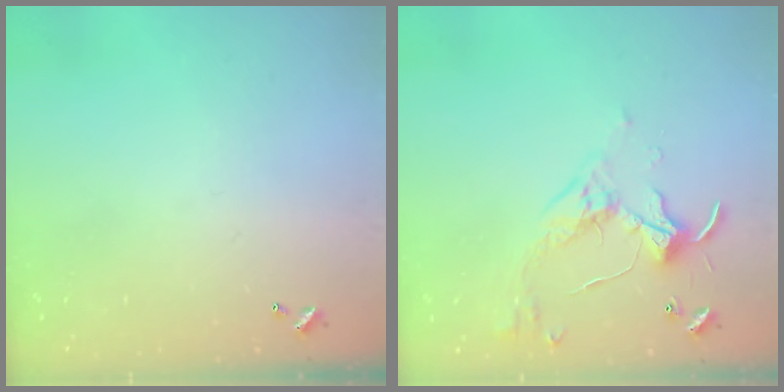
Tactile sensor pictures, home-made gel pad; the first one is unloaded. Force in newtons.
{"total": 3.3, "press": 3.2, "slide": 0.7}